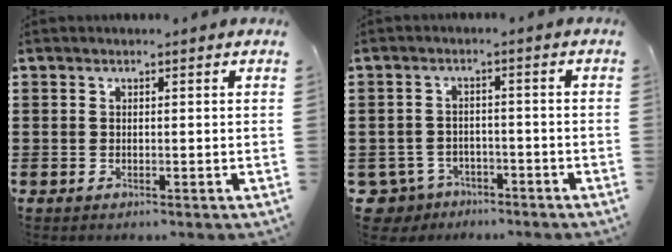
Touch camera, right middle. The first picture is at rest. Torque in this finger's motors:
{"motor_torque": [1.35, 0.74, -0.08, -0.03]}